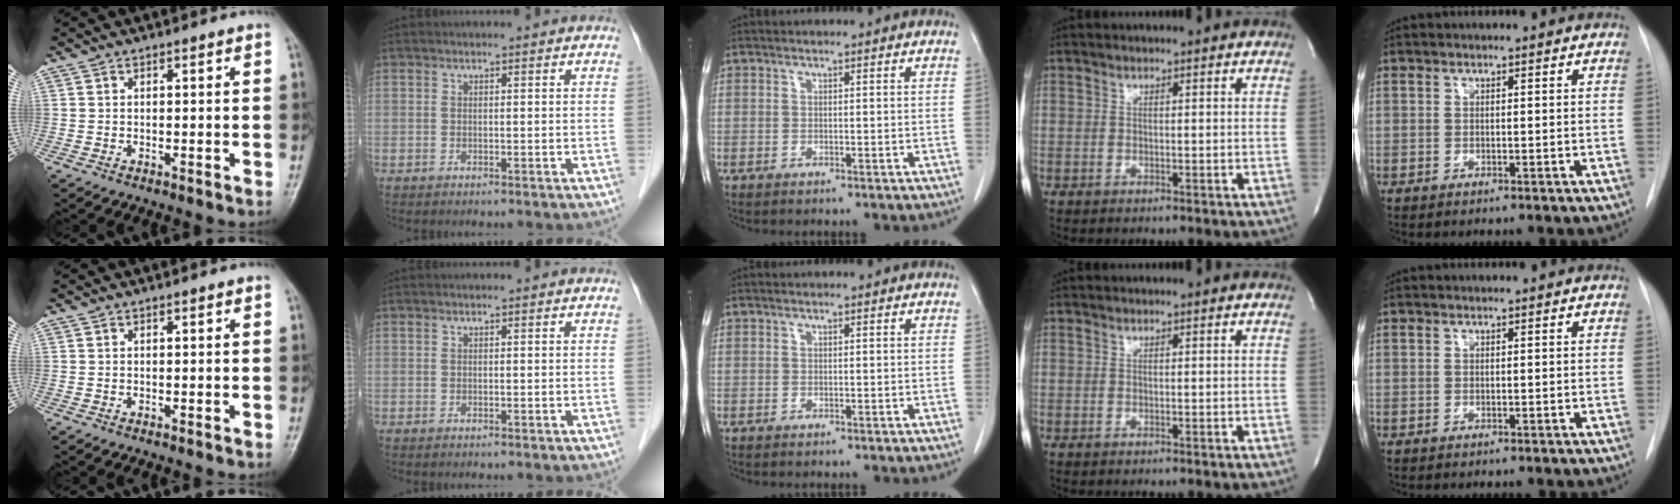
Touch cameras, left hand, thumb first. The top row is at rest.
{}